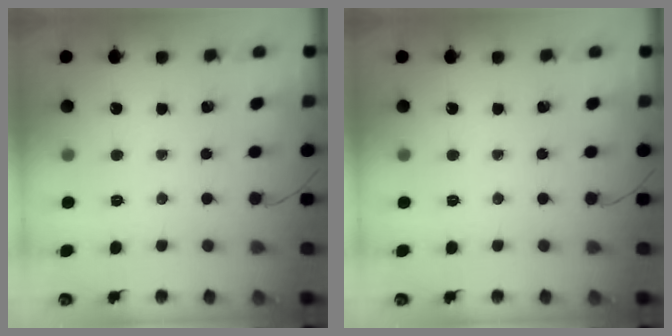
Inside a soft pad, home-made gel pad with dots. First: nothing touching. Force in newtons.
{"total": 0.0}